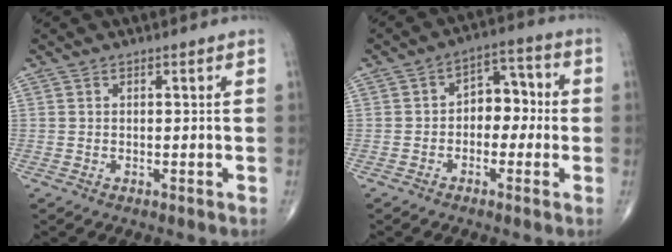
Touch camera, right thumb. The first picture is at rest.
{"total": 7.3, "force": [-0.7, 5.1, 5.2], "torque": [-0.038, 0.034, -0.023]}